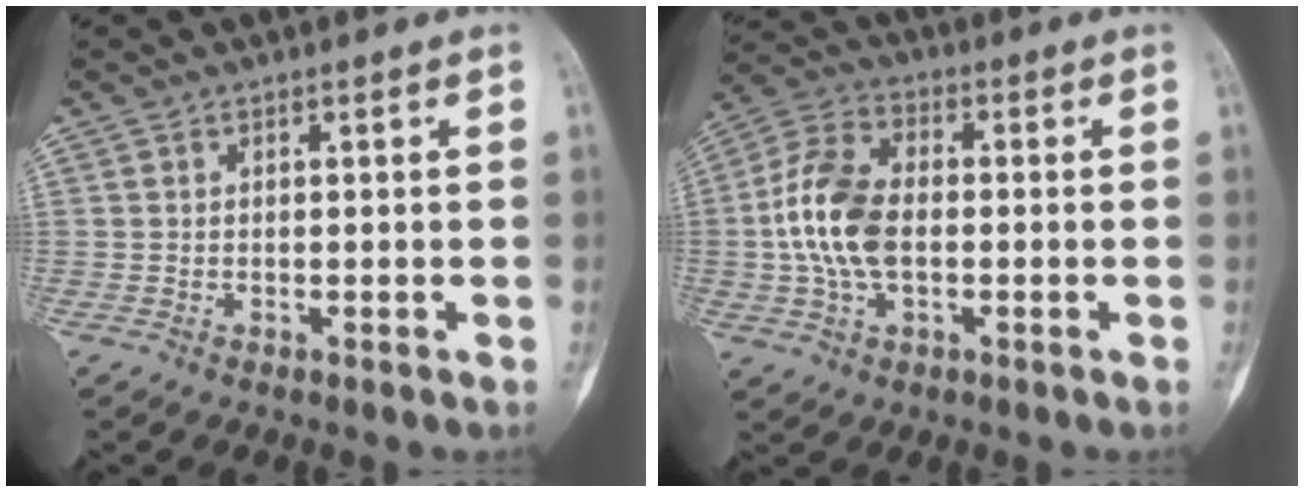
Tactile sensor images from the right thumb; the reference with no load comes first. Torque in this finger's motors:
{"motor_torque": [1.62, 1.17, 0.96, -1.35, 0.30]}